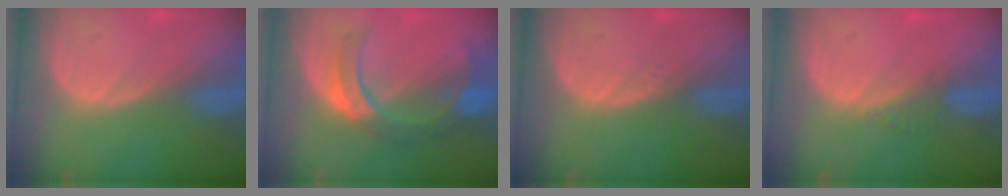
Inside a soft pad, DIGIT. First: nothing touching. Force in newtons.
{"total": 7.3, "press": 7.2, "slide": 0.8}
{"total": 1.0, "press": 1.0, "slide": 0.1}
{"total": 1.3, "press": 1.2, "slide": 0.4}